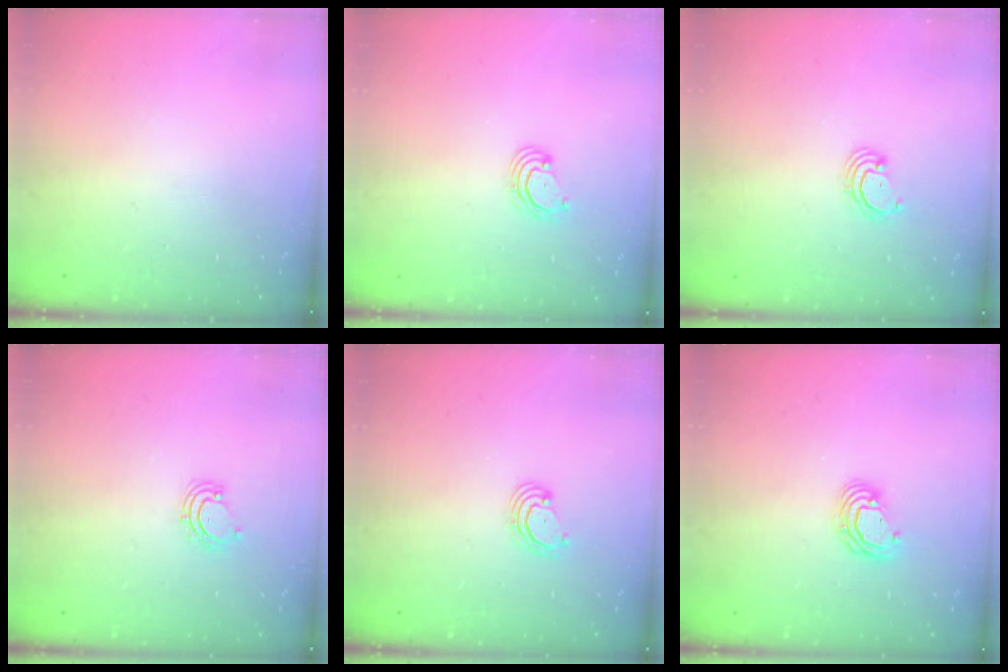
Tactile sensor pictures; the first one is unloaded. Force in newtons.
{"total": 3.2, "press": 3.2, "slide": 0.5}
{"total": 2.6, "press": 2.6, "slide": 0.3}
{"total": 2.9, "press": 2.9, "slide": 0.4}
{"total": 3.2, "press": 3.2, "slide": 0.5}
{"total": 7.0, "press": 7.0, "slide": 0.8}